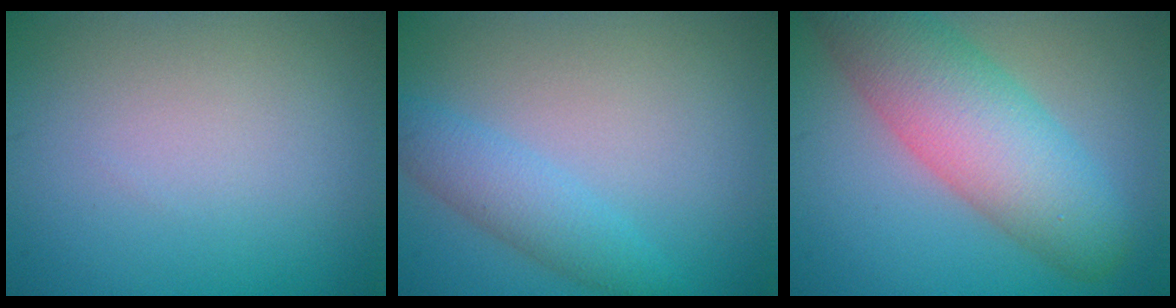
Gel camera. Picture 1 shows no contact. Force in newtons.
{"total": 3.0, "press": 3.0, "slide": 0.1}
{"total": 8.3, "press": 8.3, "slide": 0.5}